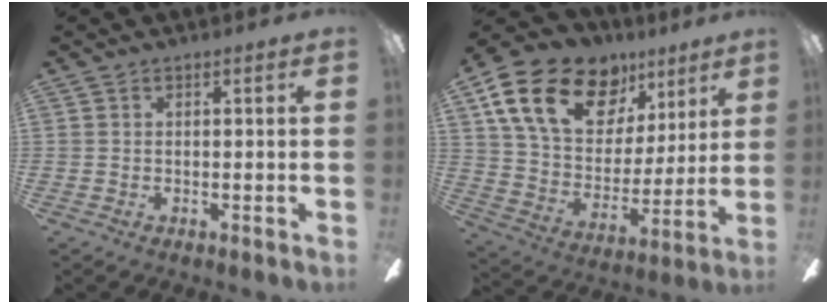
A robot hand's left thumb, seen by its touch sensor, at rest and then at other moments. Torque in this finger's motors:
{"motor_torque": [2.21, 2.24, 1.38, -1.39, 0.47]}